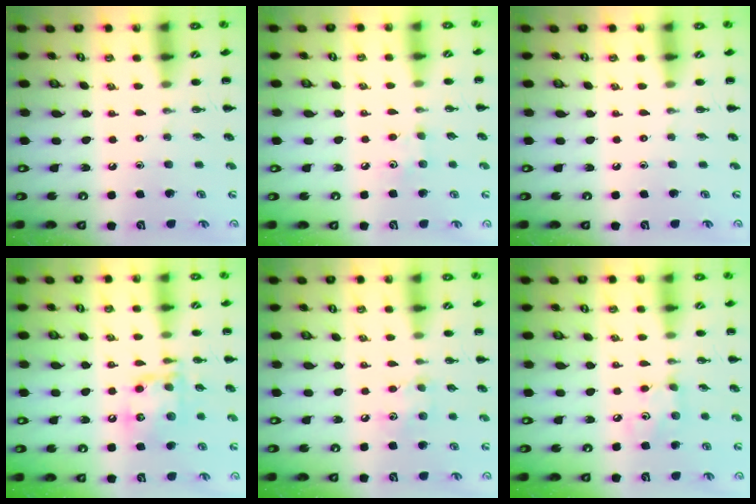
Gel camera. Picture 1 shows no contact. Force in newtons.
{"total": 5.3, "press": 5.1, "slide": 1.6}
{"total": 0.0}
{"total": 14.4, "press": 14.2, "slide": 1.8}
{"total": 7.2, "press": 7.1, "slide": 1.2}
{"total": 3.4, "press": 3.3, "slide": 0.6}